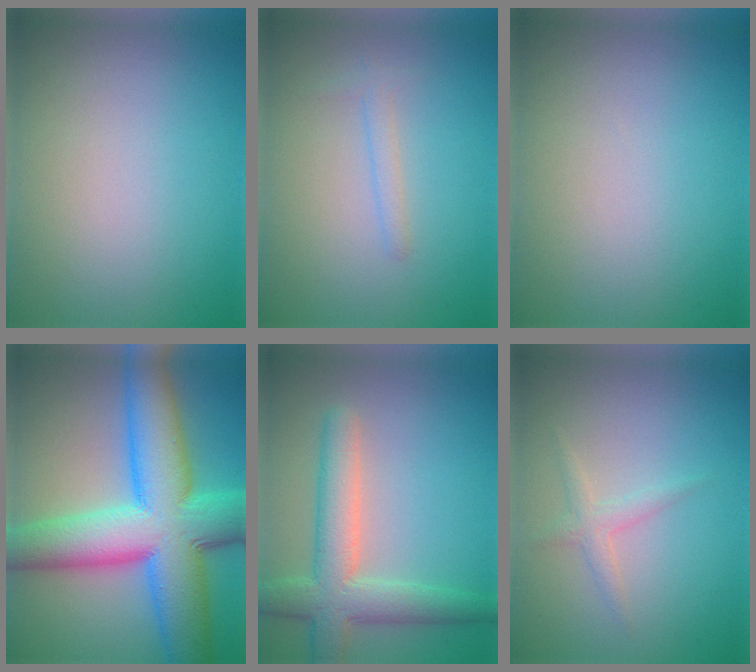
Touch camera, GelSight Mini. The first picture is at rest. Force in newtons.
{"total": 1.2, "press": 1.2, "slide": 0.0}
{"total": 0.0}
{"total": 13.8, "press": 13.8, "slide": 0.3}
{"total": 5.7, "press": 5.7, "slide": 0.4}
{"total": 1.5, "press": 1.5, "slide": 0.0}